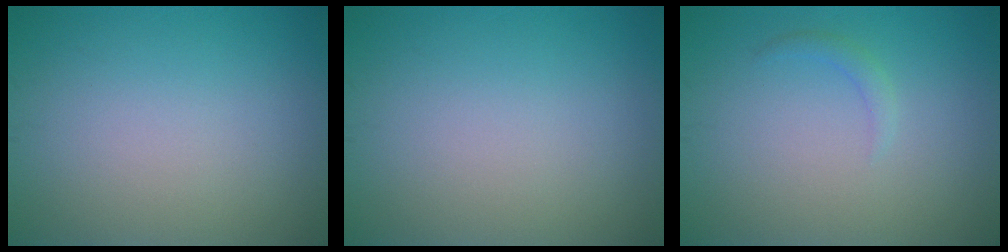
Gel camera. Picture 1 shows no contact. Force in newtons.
{"total": 0.0}
{"total": 1.0, "press": 1.0, "slide": 0.1}